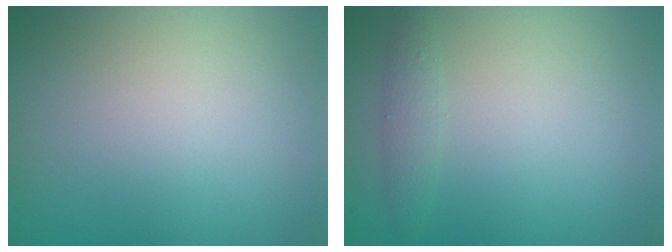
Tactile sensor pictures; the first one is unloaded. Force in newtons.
{"total": 1.4, "press": 1.4, "slide": 0.1}